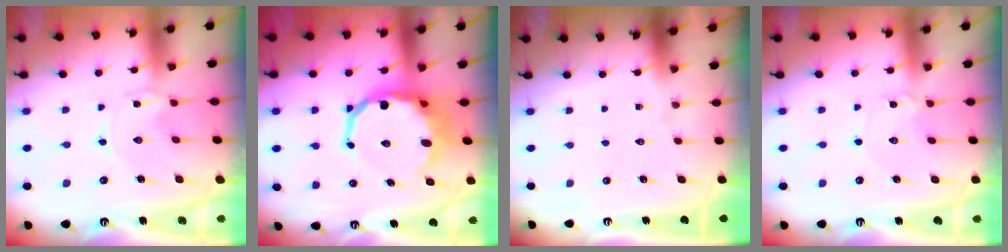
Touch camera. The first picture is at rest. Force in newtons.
{"total": 13.5, "press": 13.1, "slide": 3.2}
{"total": 0.0}
{"total": 2.3, "press": 2.3, "slide": 0.2}